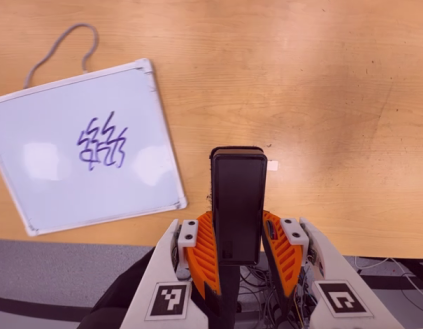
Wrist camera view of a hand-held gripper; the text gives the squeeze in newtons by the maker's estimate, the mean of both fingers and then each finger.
{"total": 5.5, "left": 3.7, "right": 7.2}